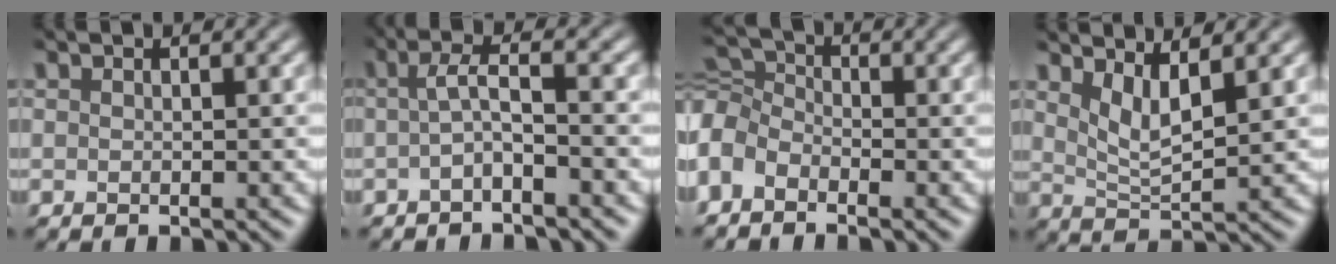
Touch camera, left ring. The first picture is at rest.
{"total": 2.4, "force": [-0.5, 0.4, 2.3], "torque": [-0.047, 0.003, -0.014]}
{"total": 4.2, "force": [-2.2, 2.9, 2.2], "torque": [-0.047, 0.011, -0.062]}
{"total": 3.2, "force": [2.0, 0.8, 2.4], "torque": [-0.047, -0.010, 0.041]}